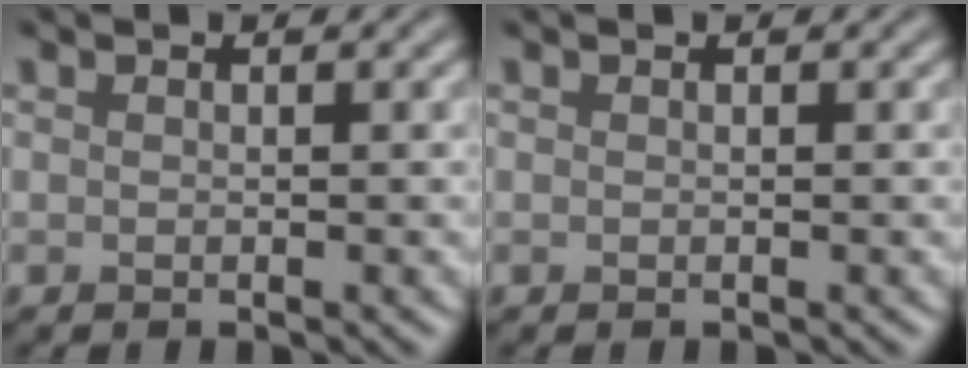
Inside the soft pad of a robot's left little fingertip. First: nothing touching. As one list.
[{"total": 0.0}]